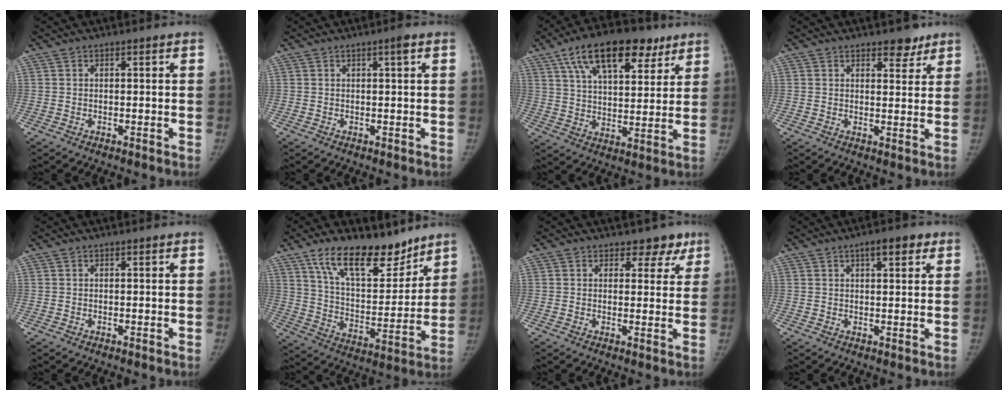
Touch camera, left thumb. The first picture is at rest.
{"total": 1.4, "force": [0.6, 0.0, 1.3], "torque": [-0.020, 0.001, 0.008]}
{"total": 18.8, "force": [10.6, 9.0, 12.6], "torque": [-0.171, -0.015, 0.176]}
{"total": 3.8, "force": [2.8, 1.9, 1.5], "torque": [0.005, -0.018, 0.038]}
{"total": 0.0}
{"total": 18.0, "force": [12.8, 7.9, 9.8], "torque": [-0.113, -0.079, 0.222]}
{"total": 4.6, "force": [3.2, 3.2, 0.7], "torque": [0.029, -0.017, 0.031]}
{"total": 4.8, "force": [2.6, 2.0, 3.5], "torque": [-0.034, -0.005, 0.031]}